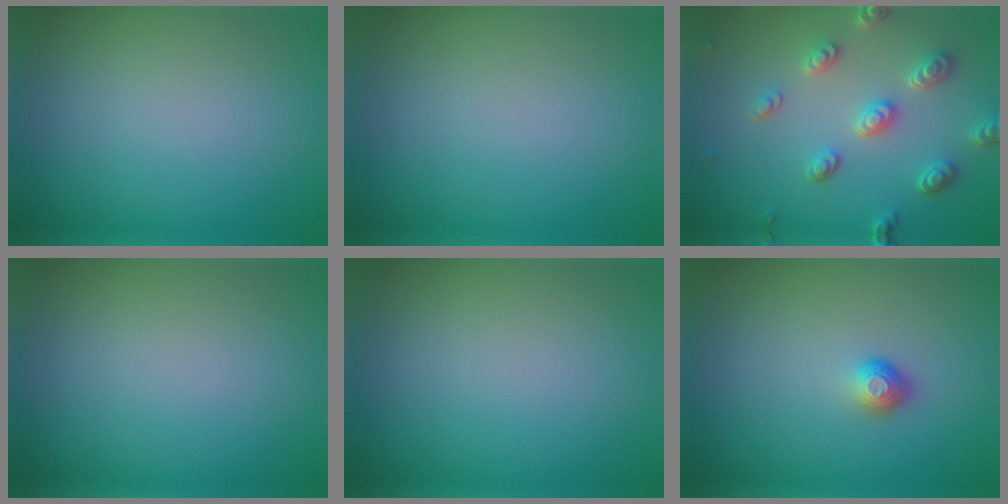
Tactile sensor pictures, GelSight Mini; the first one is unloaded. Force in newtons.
{"total": 0.0}
{"total": 4.6, "press": 3.6, "slide": 2.8}
{"total": 0.0}
{"total": 0.0}
{"total": 1.2, "press": 0.9, "slide": 0.7}